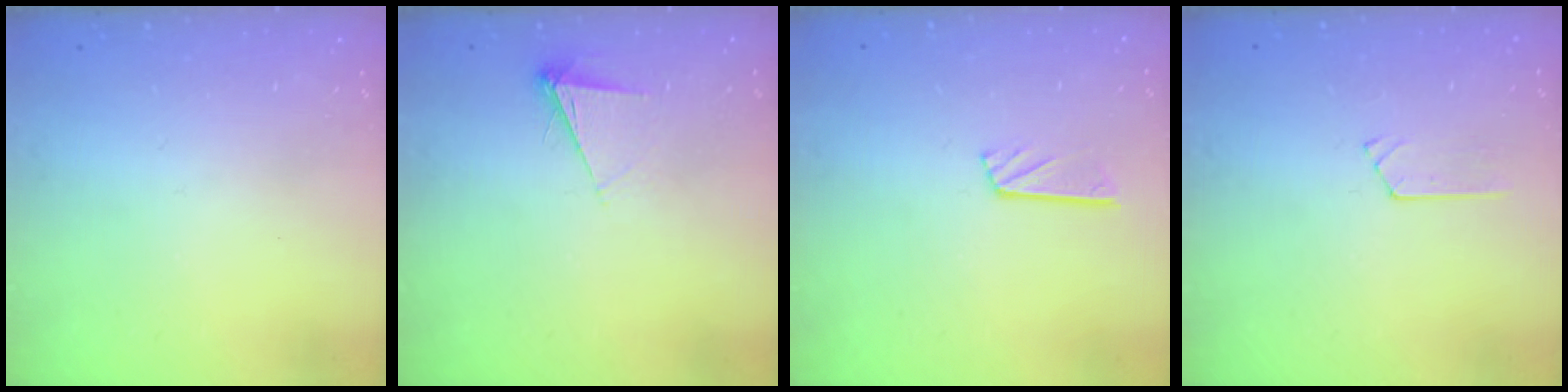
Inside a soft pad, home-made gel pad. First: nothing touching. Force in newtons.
{"total": 5.1, "press": 5.0, "slide": 0.6}
{"total": 4.8, "press": 4.8, "slide": 0.3}
{"total": 3.2, "press": 3.2, "slide": 0.4}